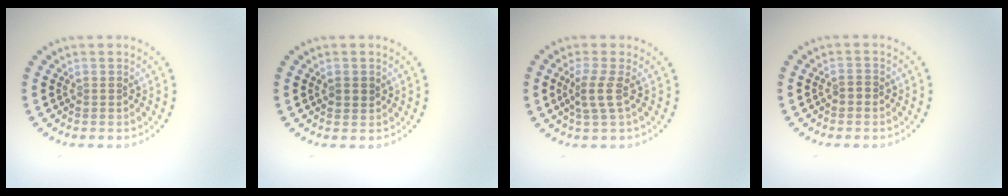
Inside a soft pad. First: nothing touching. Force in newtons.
{"total": 1.2, "press": 1.1, "slide": 0.4}
{"total": 2.1, "press": 1.6, "slide": 1.3}
{"total": 0.8, "press": 0.8, "slide": 0.1}